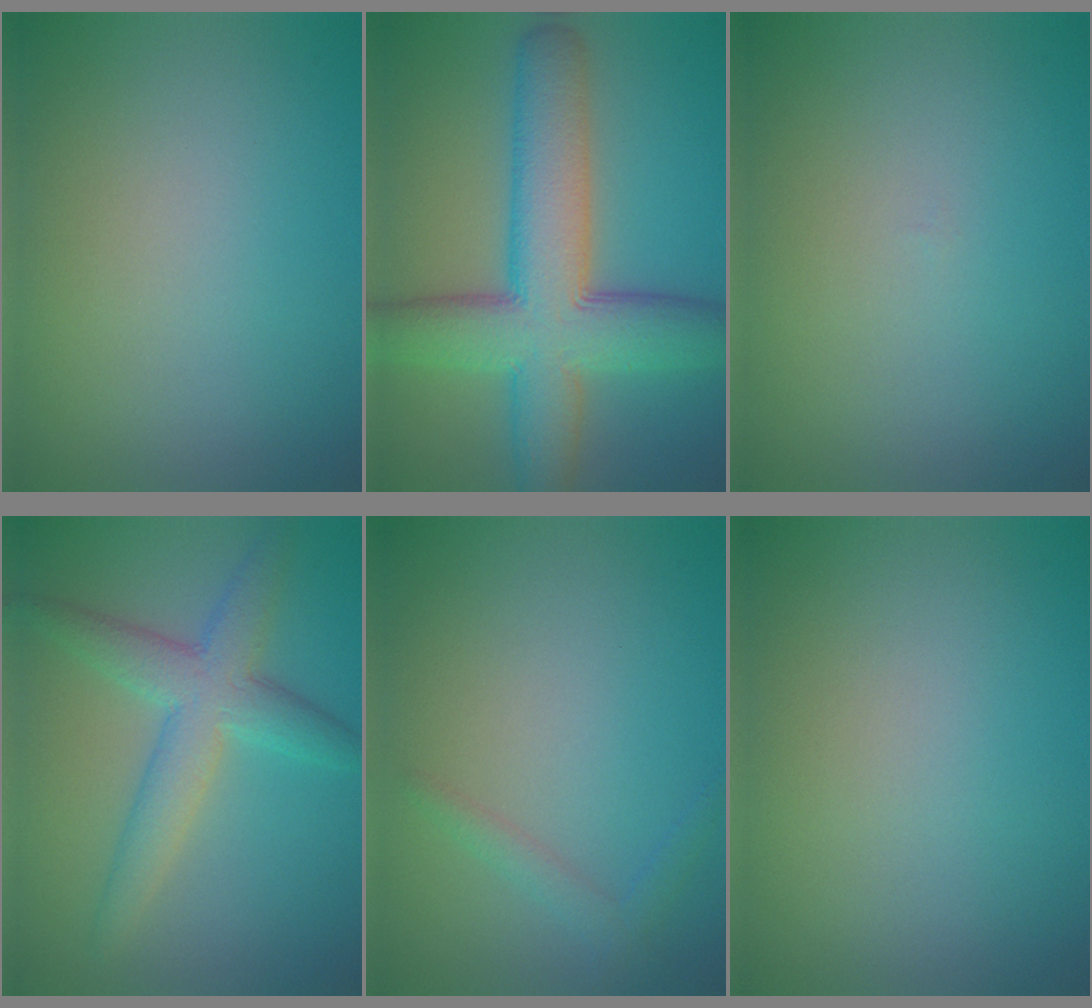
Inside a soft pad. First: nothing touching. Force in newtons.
{"total": 10.1, "press": 10.1, "slide": 0.4}
{"total": 0.0}
{"total": 4.8, "press": 4.8, "slide": 0.1}
{"total": 1.4, "press": 1.4, "slide": 0.1}
{"total": 0.0}